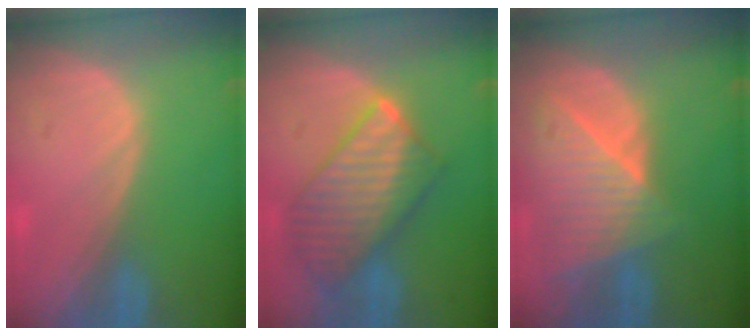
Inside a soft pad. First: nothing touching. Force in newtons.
{"total": 10.0, "press": 9.9, "slide": 0.8}
{"total": 8.8, "press": 7.8, "slide": 4.0}